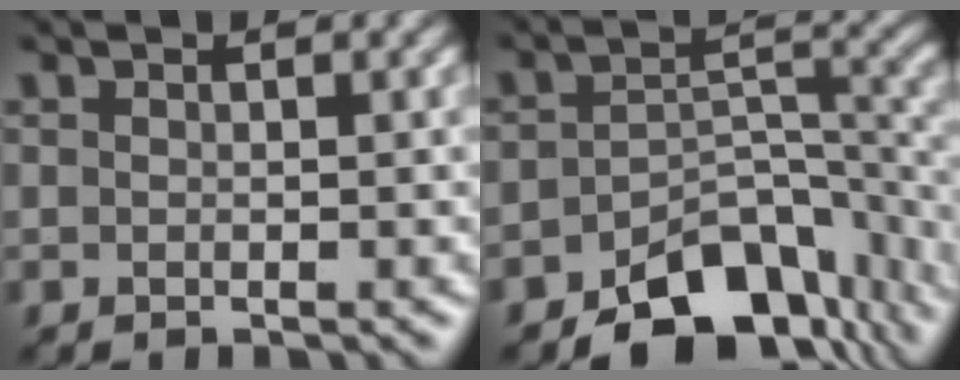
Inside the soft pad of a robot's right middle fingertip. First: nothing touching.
{"total": 9.4, "force": [-6.4, 4.8, 4.9], "torque": [-0.058, -0.017, -0.104]}